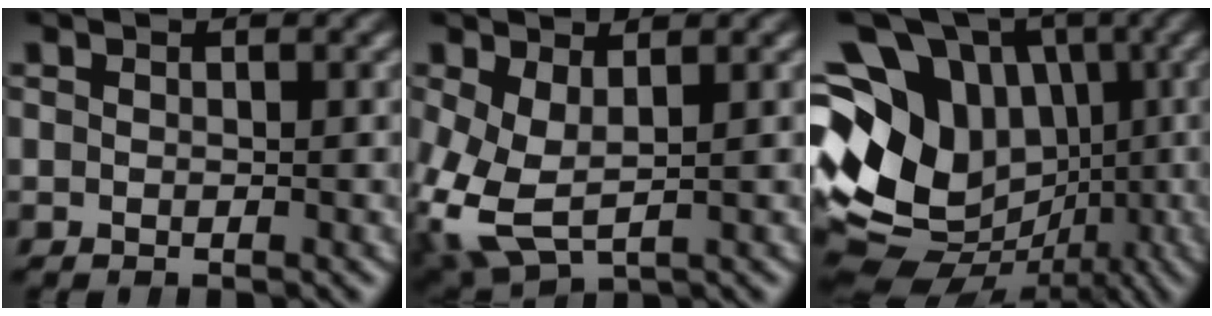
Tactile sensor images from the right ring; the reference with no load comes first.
{"total": 5.5, "force": [-1.1, 4.0, 3.6], "torque": [-0.114, -0.045, 0.006]}
{"total": 17.1, "force": [-0.1, 14.1, 9.7], "torque": [-0.206, -0.054, 0.002]}